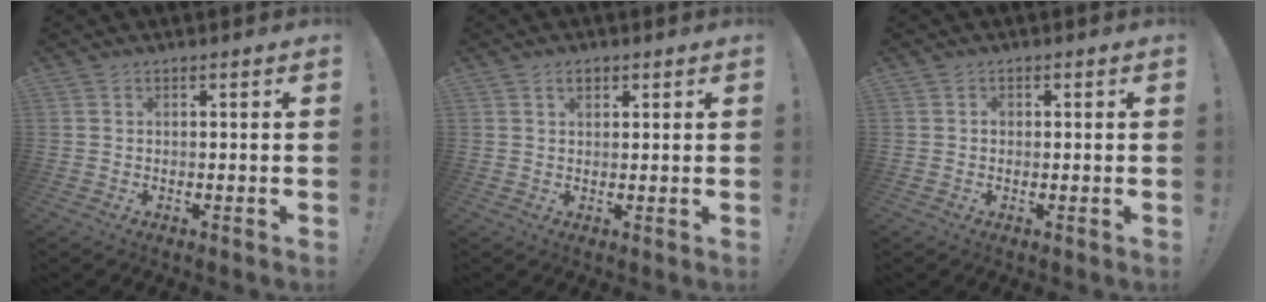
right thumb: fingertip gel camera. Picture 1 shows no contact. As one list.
[{"total": 2.3, "force": [1.2, 1.4, 1.3], "torque": [-0.013, -0.001, 0.019]}, {"total": 0.7, "force": [0.0, 0.7, 0.1], "torque": [0.002, 0.002, -0.002]}]